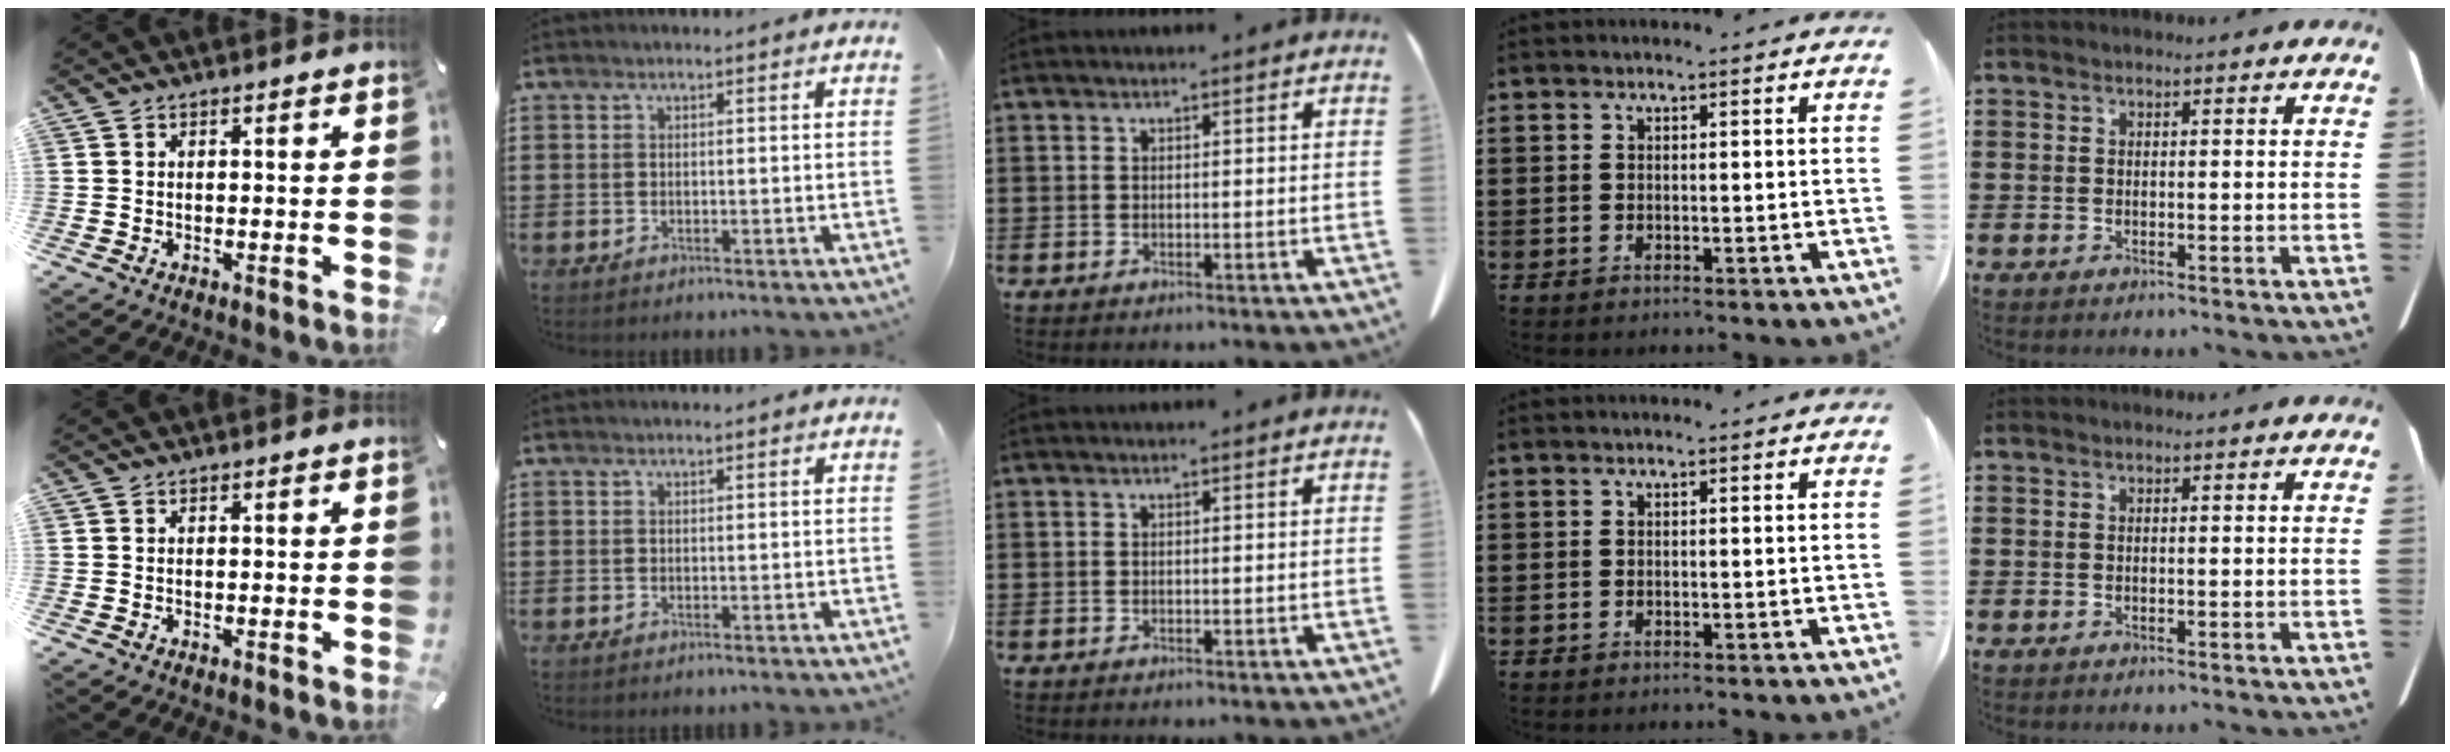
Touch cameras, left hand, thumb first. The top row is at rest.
{}